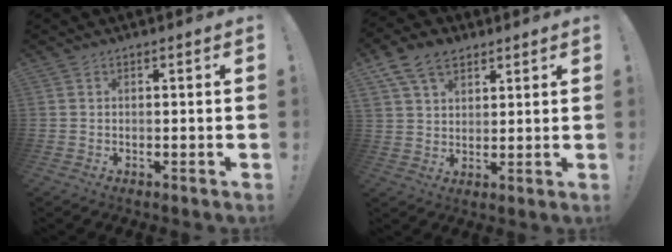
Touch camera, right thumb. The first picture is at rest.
{"total": 10.2, "force": [6.1, 6.8, 4.7], "torque": [-0.089, -0.016, 0.120]}